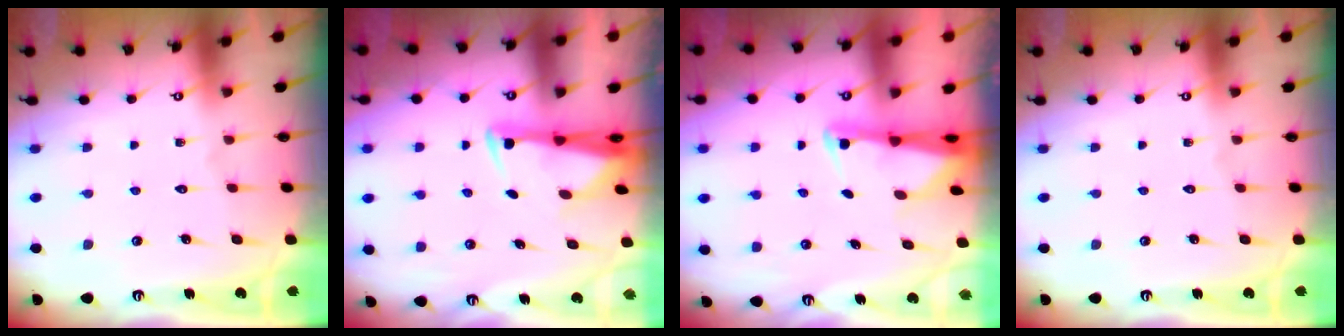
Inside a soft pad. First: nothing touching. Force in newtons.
{"total": 2.9, "press": 2.7, "slide": 0.9}
{"total": 2.5, "press": 2.4, "slide": 0.5}
{"total": 0.0}